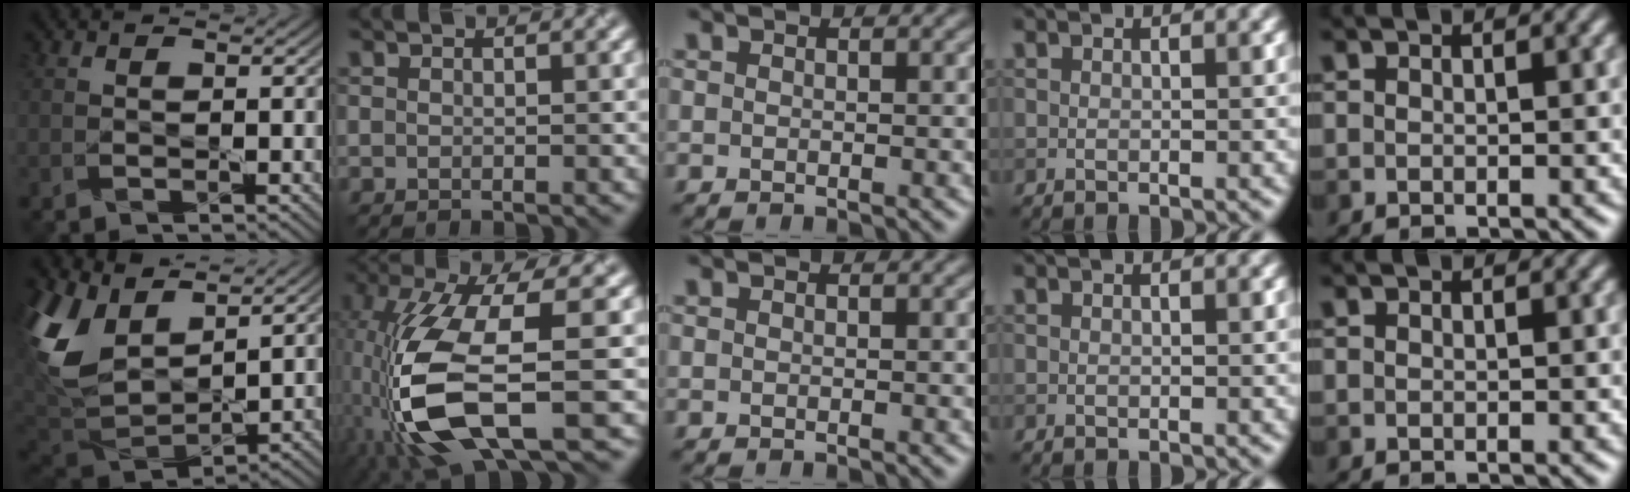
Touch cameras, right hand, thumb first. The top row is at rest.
{"thumb": {"total": 12.1, "force": [5.6, 7.0, 8.2], "torque": [-0.220, 0.014, 0.112]}, "index": {"total": 11.3, "force": [-3.3, 3.9, 10.1], "torque": [-0.231, -0.014, -0.067]}}